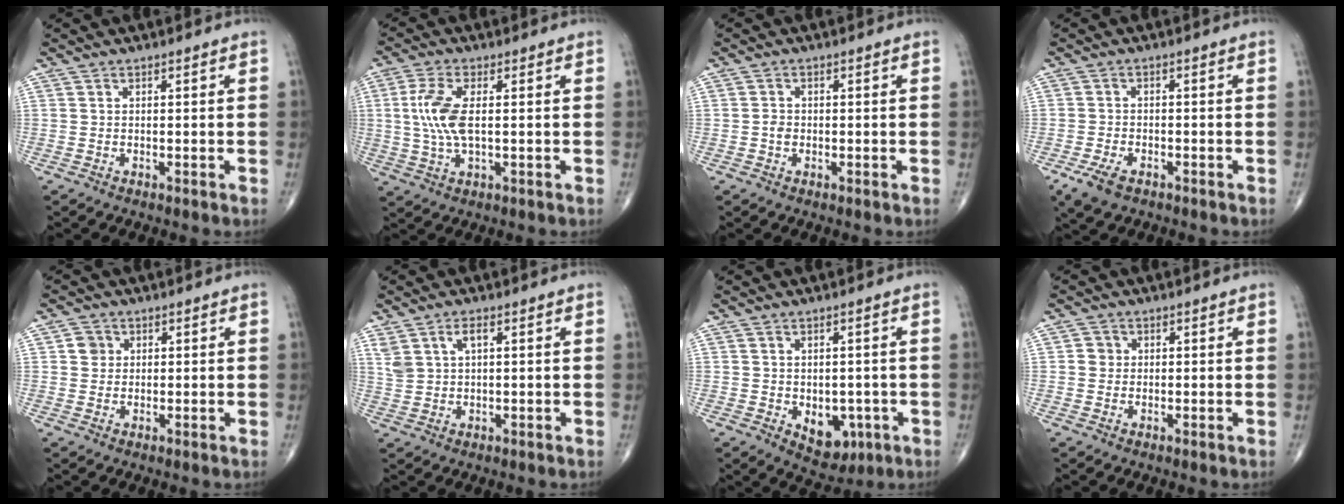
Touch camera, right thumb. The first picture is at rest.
{"total": 8.1, "force": [0.7, 3.4, 7.4], "torque": [-0.174, 0.001, 0.015]}
{"total": 1.5, "force": [-0.3, 1.2, 0.8], "torque": [-0.008, 0.004, -0.008]}
{"total": 4.7, "force": [-2.7, 2.5, 2.9], "torque": [-0.063, 0.003, -0.046]}
{"total": 2.7, "force": [0.7, 2.5, 0.7], "torque": [0.001, 0.000, 0.008]}
{"total": 4.3, "force": [1.9, 2.1, 3.2], "torque": [-0.062, -0.002, 0.042]}
{"total": 6.0, "force": [-1.8, 4.1, 4.1], "torque": [-0.030, 0.006, -0.012]}
{"total": 1.9, "force": [0.2, 1.8, 0.6], "torque": [0.001, 0.003, 0.002]}